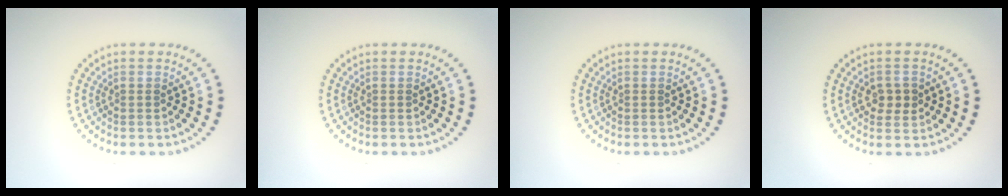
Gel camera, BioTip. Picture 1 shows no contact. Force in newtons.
{"total": 0.0}
{"total": 0.0}
{"total": 1.9, "press": 1.9, "slide": 0.1}